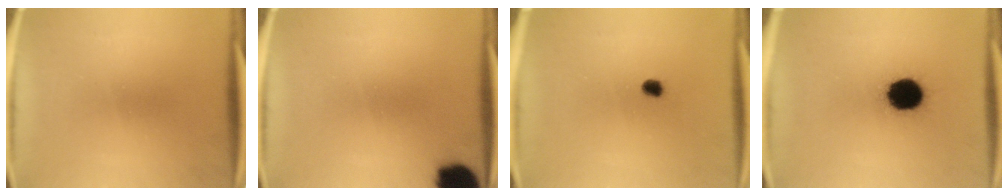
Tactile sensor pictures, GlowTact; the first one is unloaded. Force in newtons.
{"total": 11.1}
{"total": 1.9}
{"total": 12.6}